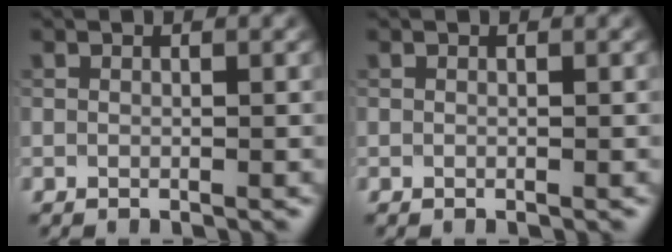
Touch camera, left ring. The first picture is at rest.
{"total": 0.0}